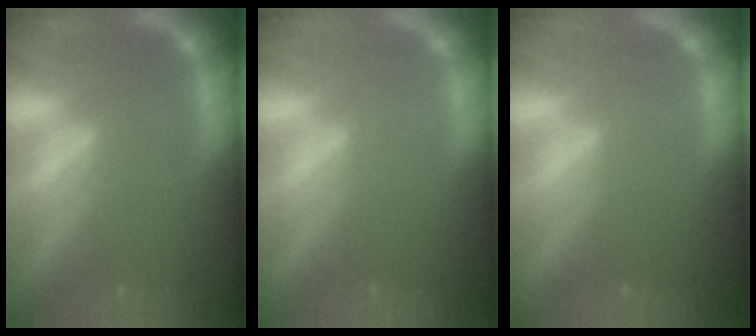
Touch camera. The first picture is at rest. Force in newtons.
{"total": 0.0}
{"total": 0.0}